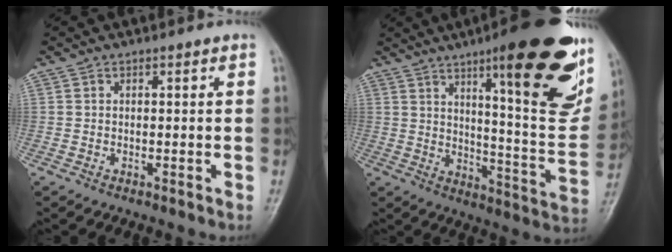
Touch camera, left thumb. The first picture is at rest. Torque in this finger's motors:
{"motor_torque": [1.90, 0.90, 1.91, -0.86, 0.52]}